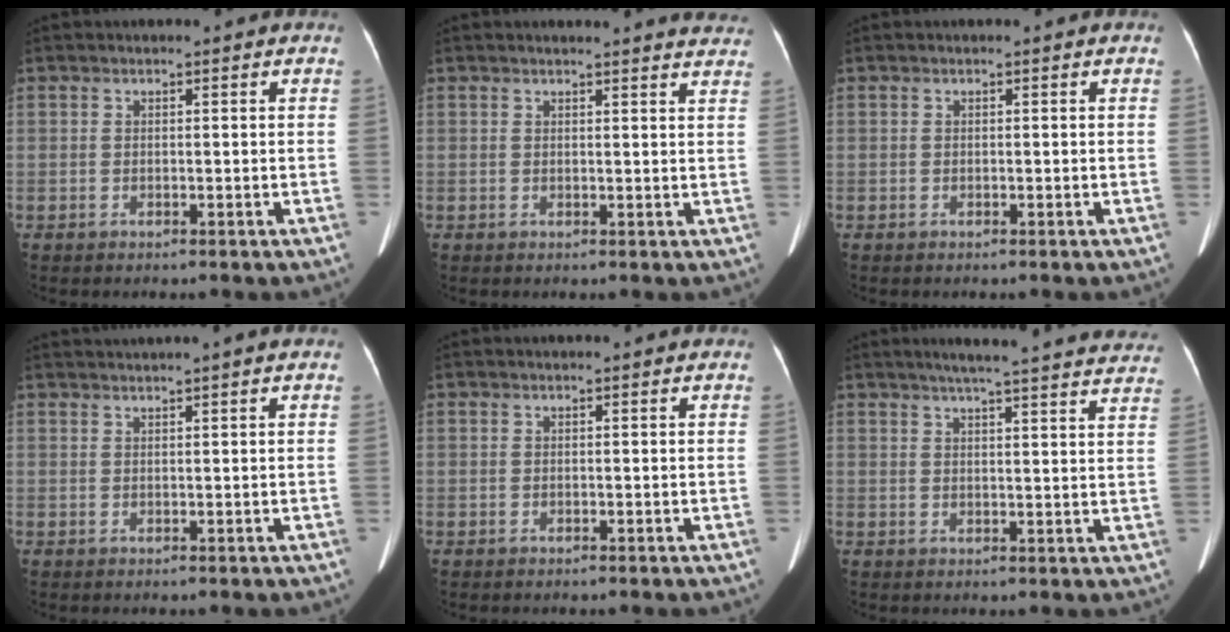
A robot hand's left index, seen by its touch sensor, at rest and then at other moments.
{"total": 11.1, "force": [10.7, 0.9, 2.7], "torque": [-0.013, -0.023, 0.096]}
{"total": 0.0}
{"total": 2.7, "force": [2.3, -1.0, 1.1], "torque": [-0.015, 0.016, 0.045]}
{"total": 0.7, "force": [0.6, 0.0, 0.3], "torque": [-0.003, 0.009, 0.007]}
{"total": 23.4, "force": [21.3, 1.7, 9.6], "torque": [-0.133, -0.016, 0.249]}